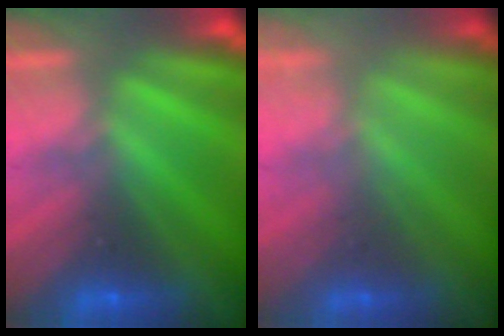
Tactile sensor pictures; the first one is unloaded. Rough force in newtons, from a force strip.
{"total": 1.6}